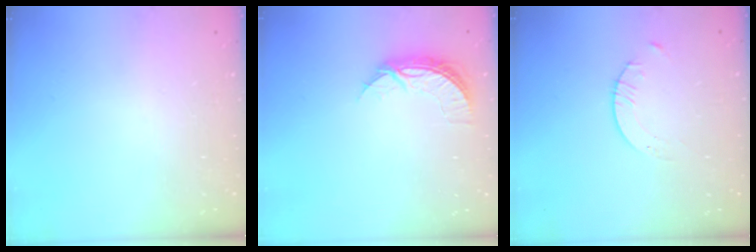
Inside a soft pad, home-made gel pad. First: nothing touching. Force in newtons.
{"total": 6.7, "press": 6.7, "slide": 0.2}
{"total": 1.7, "press": 1.7, "slide": 0.2}